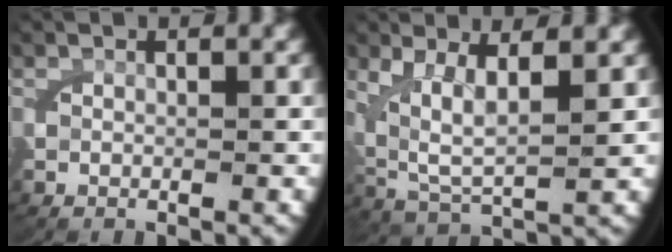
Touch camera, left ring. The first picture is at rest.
{"total": 6.3, "force": [1.5, 3.8, 4.8], "torque": [-0.114, -0.028, 0.049]}